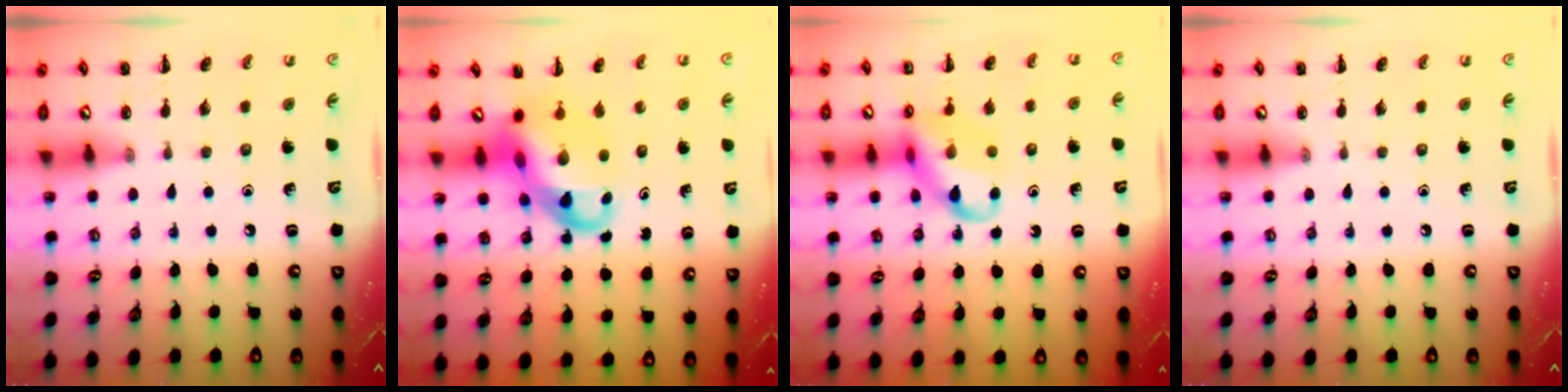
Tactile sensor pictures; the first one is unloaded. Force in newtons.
{"total": 8.7, "press": 8.4, "slide": 2.3}
{"total": 12.4, "press": 12.2, "slide": 2.0}
{"total": 0.0}